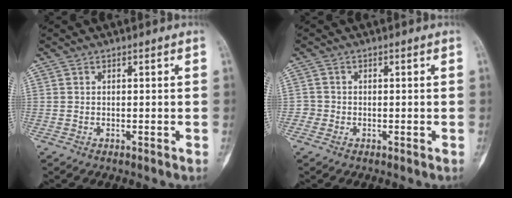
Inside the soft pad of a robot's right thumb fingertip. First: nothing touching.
{"total": 1.4, "force": [-0.5, 1.3, -0.1], "torque": [0.013, 0.008, -0.015]}